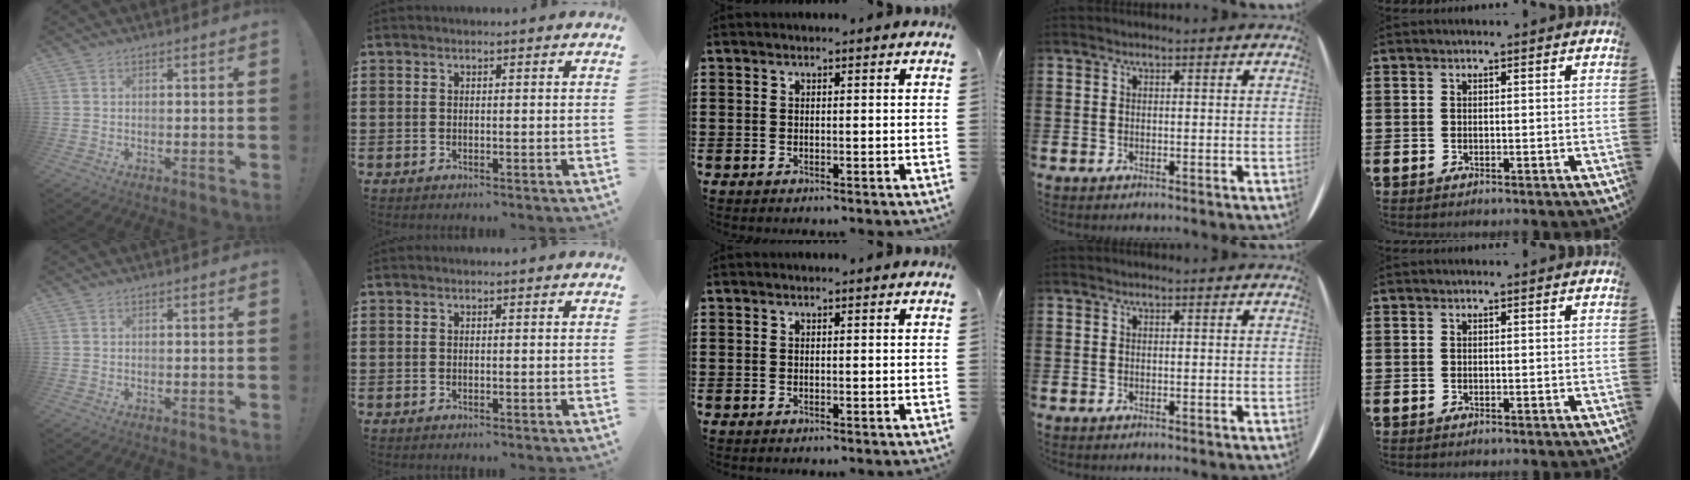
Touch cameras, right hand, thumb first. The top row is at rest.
{}